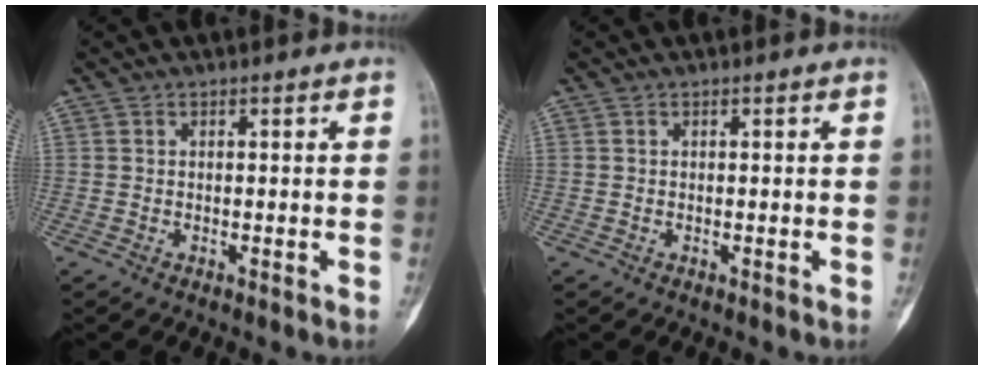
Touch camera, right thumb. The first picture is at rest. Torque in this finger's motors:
{"motor_torque": [0.01, 0.01, 0.06, 0.06, 0.00]}